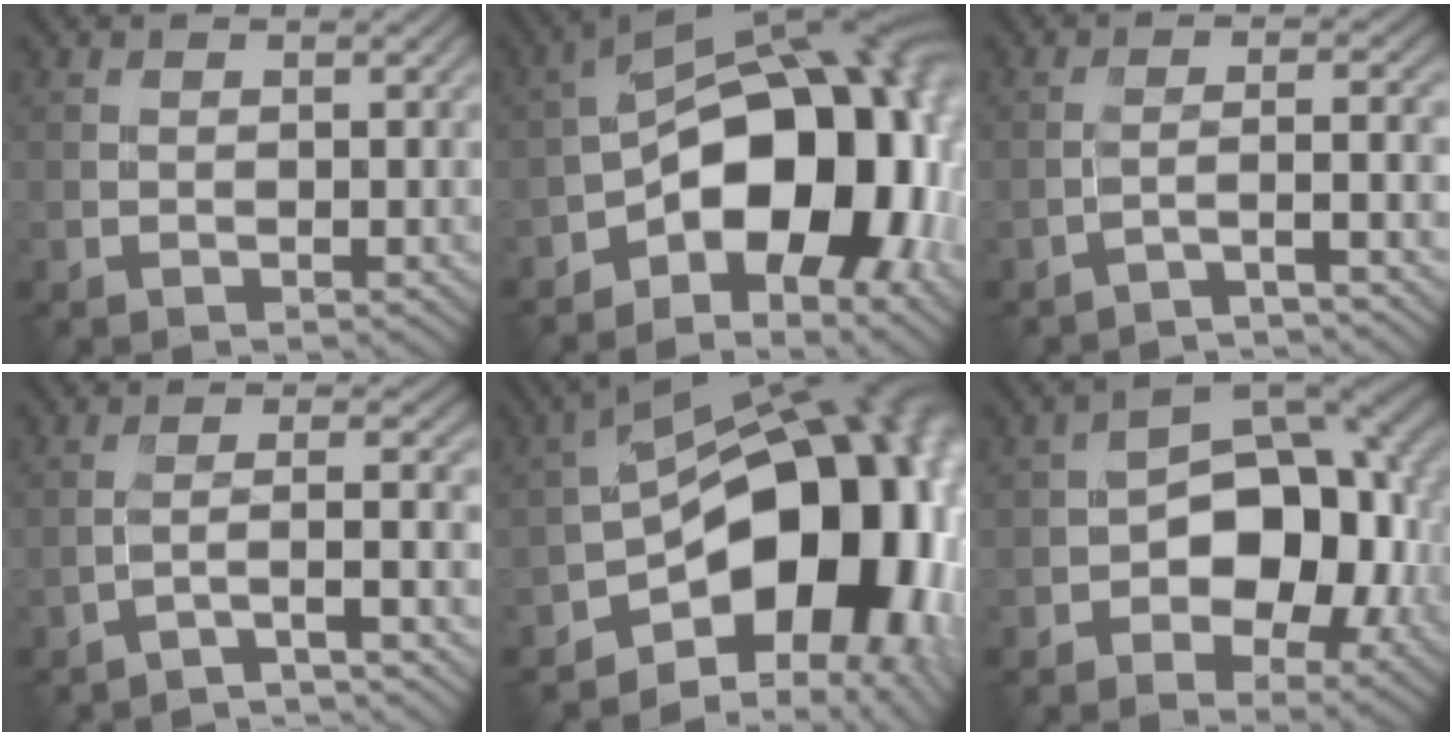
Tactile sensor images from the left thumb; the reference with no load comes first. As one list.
[{"total": 18.3, "force": [-5.1, 9.8, 14.6], "torque": [-0.196, -0.006, -0.086]}, {"total": 3.8, "force": [-2.4, 0.4, 3.0], "torque": [-0.030, 0.015, -0.067]}, {"total": 4.4, "force": [-2.8, 0.4, 3.4], "torque": [-0.036, 0.020, -0.074]}, {"total": 18.7, "force": [-5.6, 10.6, 14.3], "torque": [-0.178, -0.010, -0.085]}, {"total": 12.7, "force": [-2.0, 8.1, 9.6], "torque": [-0.116, 0.000, -0.035]}]